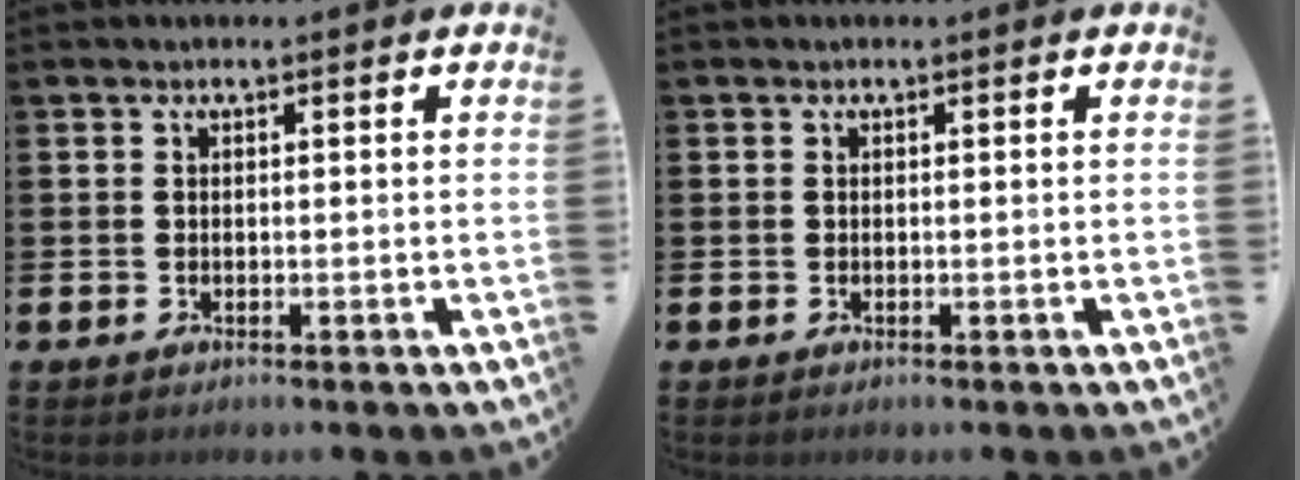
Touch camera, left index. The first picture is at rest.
{"total": 0.0}